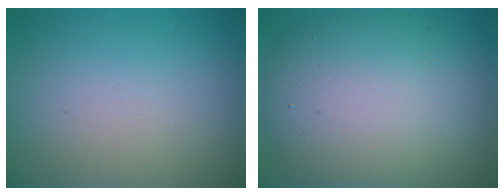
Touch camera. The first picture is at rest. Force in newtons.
{"total": 11.0, "press": 11.0, "slide": 0.4}